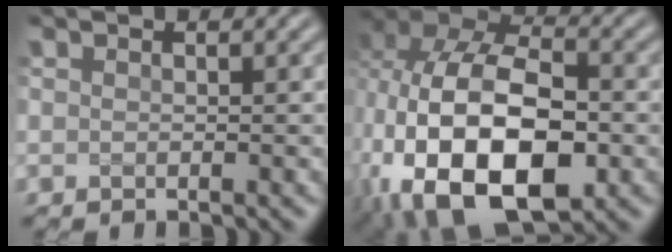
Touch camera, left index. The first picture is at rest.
{"total": 18.0, "force": [-4.0, 11.3, 13.4], "torque": [-0.250, -0.012, -0.054]}